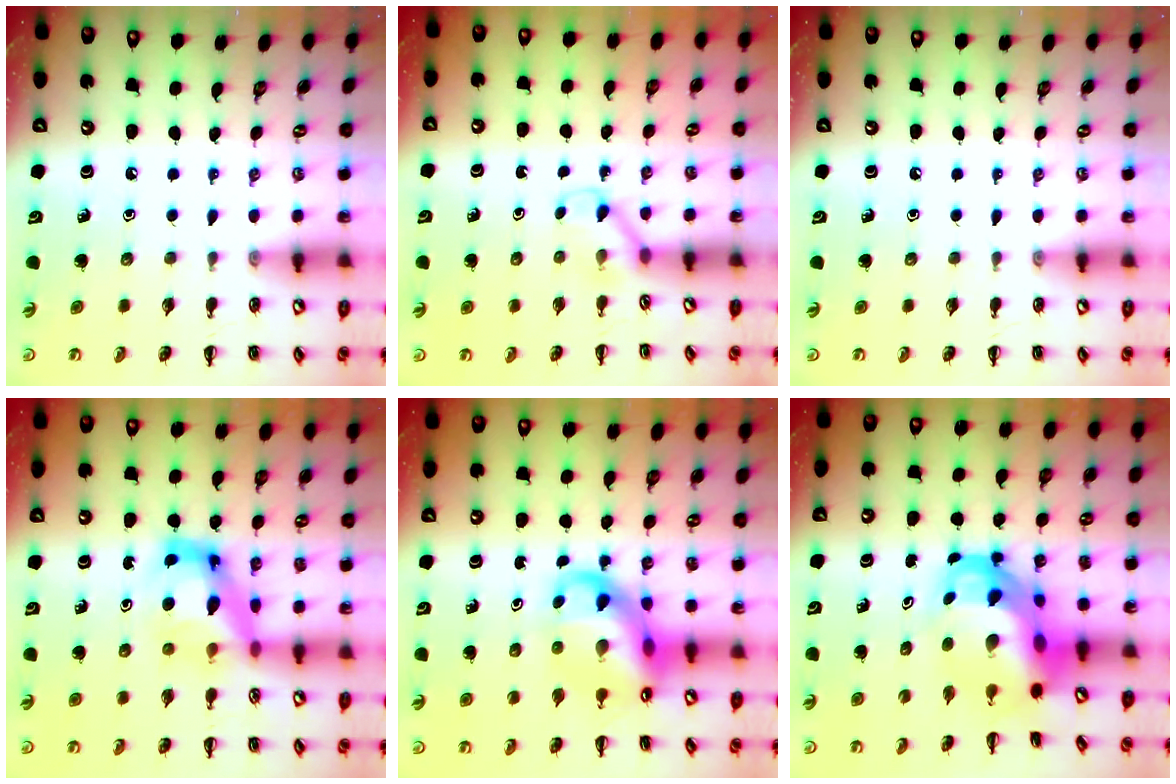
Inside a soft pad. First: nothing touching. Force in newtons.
{"total": 3.1, "press": 2.9, "slide": 1.2}
{"total": 0.0}
{"total": 7.1, "press": 7.0, "slide": 1.2}
{"total": 9.9, "press": 9.5, "slide": 2.7}
{"total": 7.4, "press": 7.1, "slide": 2.0}